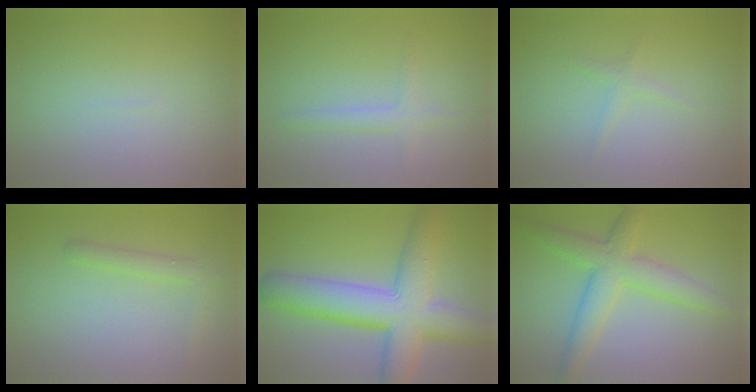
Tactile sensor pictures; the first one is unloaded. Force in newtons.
{"total": 1.6, "press": 1.6, "slide": 0.1}
{"total": 0.9, "press": 0.9, "slide": 0.1}
{"total": 1.7, "press": 1.7, "slide": 0.1}
{"total": 9.5, "press": 9.5, "slide": 0.4}
{"total": 4.9, "press": 4.9, "slide": 0.2}